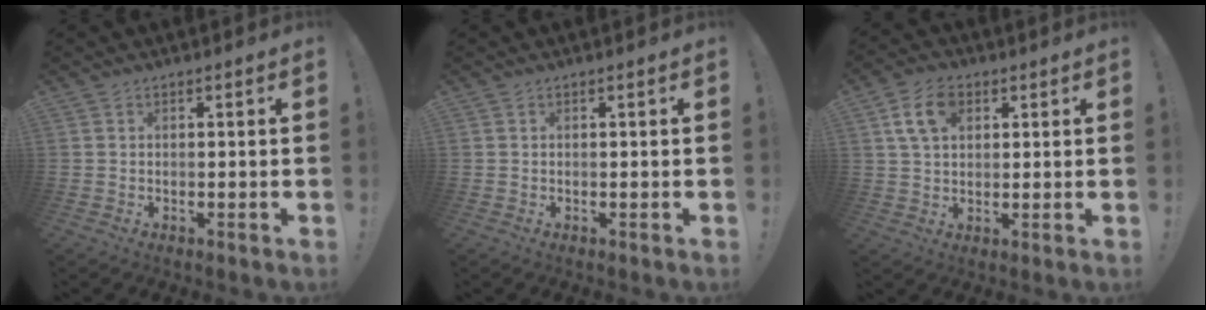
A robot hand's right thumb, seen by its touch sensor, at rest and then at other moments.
{"total": 0.0}
{"total": 9.3, "force": [3.3, 6.2, 6.1], "torque": [-0.109, 0.006, 0.064]}